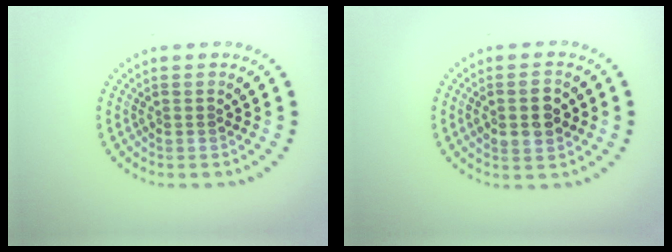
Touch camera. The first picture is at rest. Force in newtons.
{"total": 3.0, "press": 3.0, "slide": 0.2}